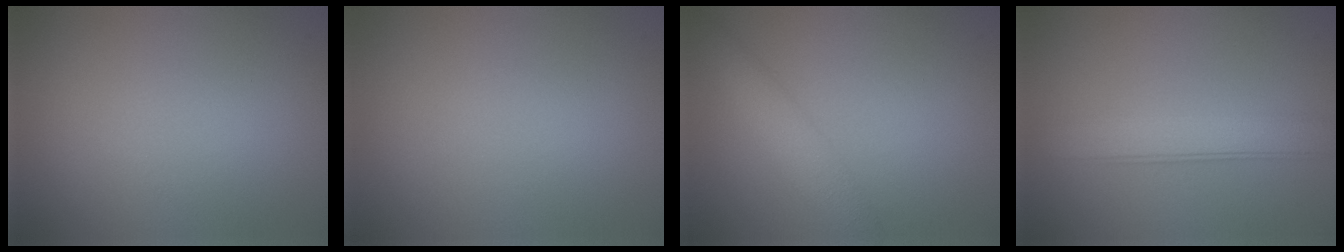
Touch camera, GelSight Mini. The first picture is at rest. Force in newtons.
{"total": 0.0}
{"total": 3.2, "press": 3.2, "slide": 0.1}
{"total": 3.8, "press": 3.8, "slide": 0.2}